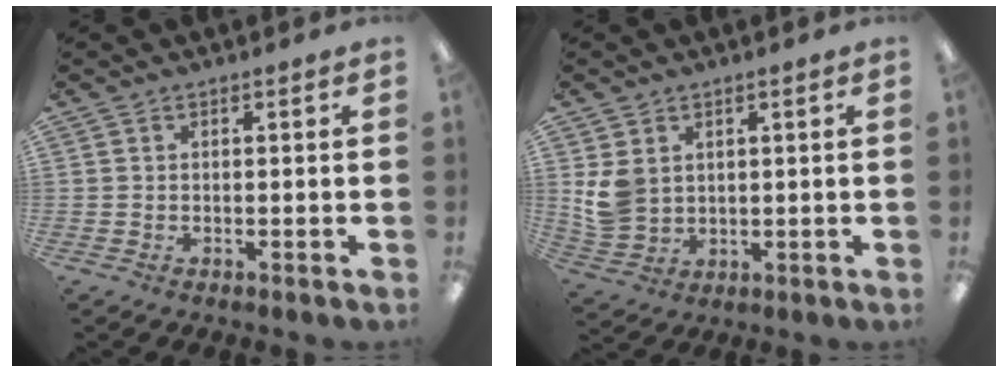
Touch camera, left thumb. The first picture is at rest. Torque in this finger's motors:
{"motor_torque": [0.52, 0.44, 1.08, -0.42, 0.01]}